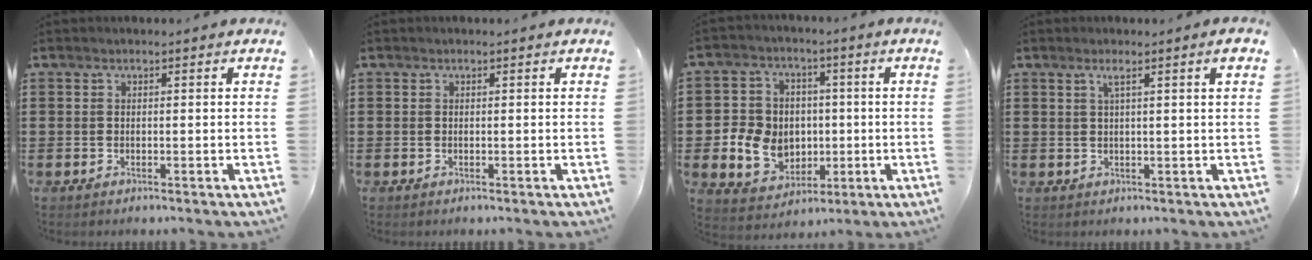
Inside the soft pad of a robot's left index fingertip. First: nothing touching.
{"total": 0.0}
{"total": 8.3, "force": [-0.8, 7.7, 2.9], "torque": [-0.082, 0.018, -0.008]}
{"total": 2.7, "force": [1.4, -0.4, 2.2], "torque": [-0.043, -0.003, 0.022]}